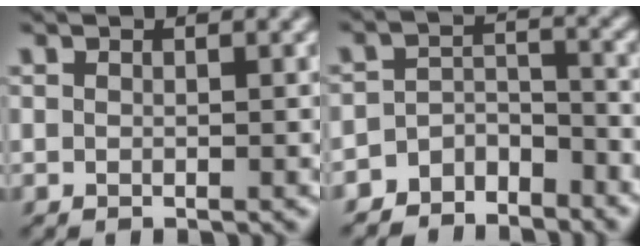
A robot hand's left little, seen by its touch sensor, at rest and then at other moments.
{"total": 4.1, "force": [-3.8, 1.6, 0.3], "torque": [0.007, 0.008, -0.068]}